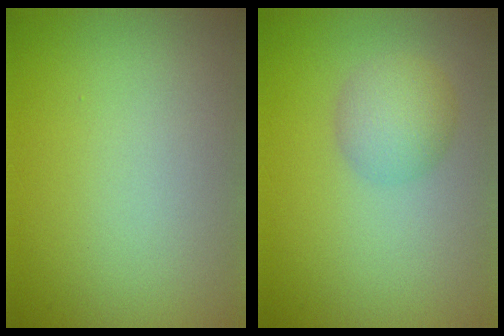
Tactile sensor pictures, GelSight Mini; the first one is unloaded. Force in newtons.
{"total": 2.9, "press": 2.9, "slide": 0.2}